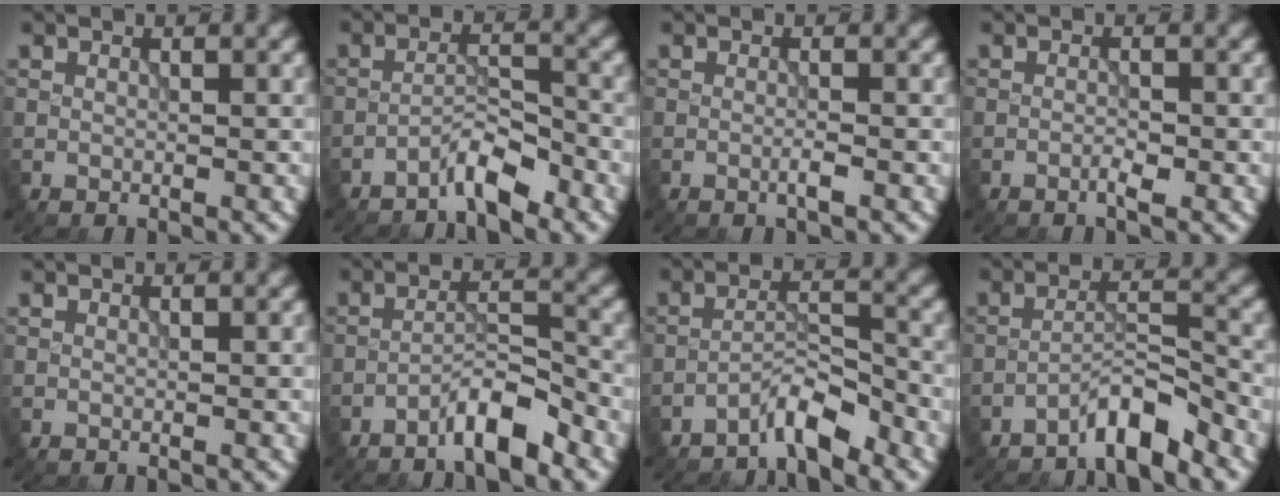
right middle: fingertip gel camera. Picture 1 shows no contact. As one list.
[{"total": 3.0, "force": [-2.6, 0.4, 1.5], "torque": [-0.022, 0.013, -0.051]}, {"total": 1.0, "force": [-0.4, 0.1, 0.9], "torque": [-0.014, 0.001, -0.010]}, {"total": 1.1, "force": [-0.7, 0.1, 0.9], "torque": [-0.015, 0.000, -0.013]}, {"total": 0.0}, {"total": 4.2, "force": [-3.2, 0.6, 2.6], "torque": [-0.043, 0.013, -0.062]}, {"total": 3.5, "force": [-3.0, 0.5, 1.7], "torque": [-0.025, 0.014, -0.060]}, {"total": 4.0, "force": [-3.4, 0.4, 2.1], "torque": [-0.033, 0.014, -0.067]}]